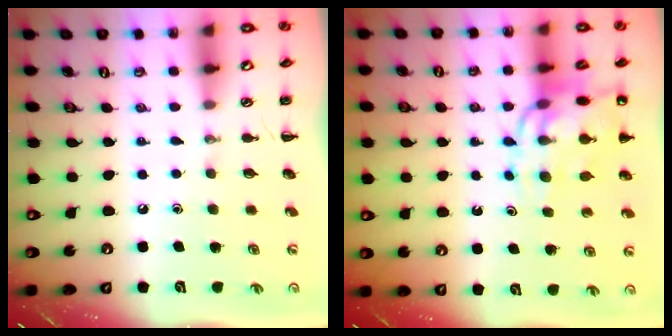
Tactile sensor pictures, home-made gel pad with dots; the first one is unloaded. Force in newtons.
{"total": 12.6, "press": 12.1, "slide": 3.4}